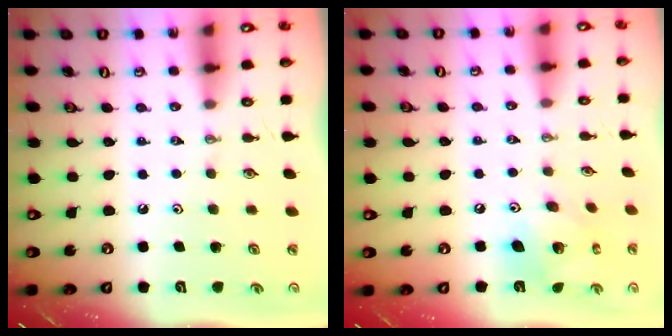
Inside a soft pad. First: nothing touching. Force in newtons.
{"total": 11.6, "press": 11.6, "slide": 1.0}